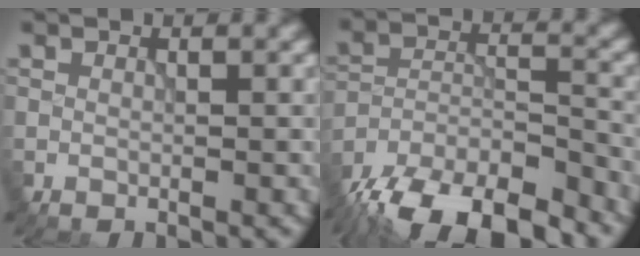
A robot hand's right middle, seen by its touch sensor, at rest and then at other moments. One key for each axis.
{"total": 13.3, "fx": -11.3, "fy": 4.1, "fz": 5.8, "tx": -0.101, "ty": -0.015, "tz": -0.168}